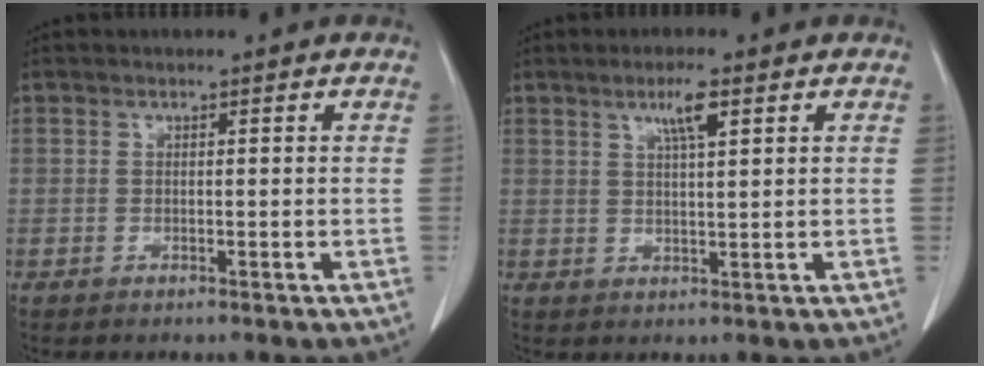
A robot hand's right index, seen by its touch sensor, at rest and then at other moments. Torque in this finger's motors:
{"motor_torque": [0.28, 0.19, 0.07, 0.03]}